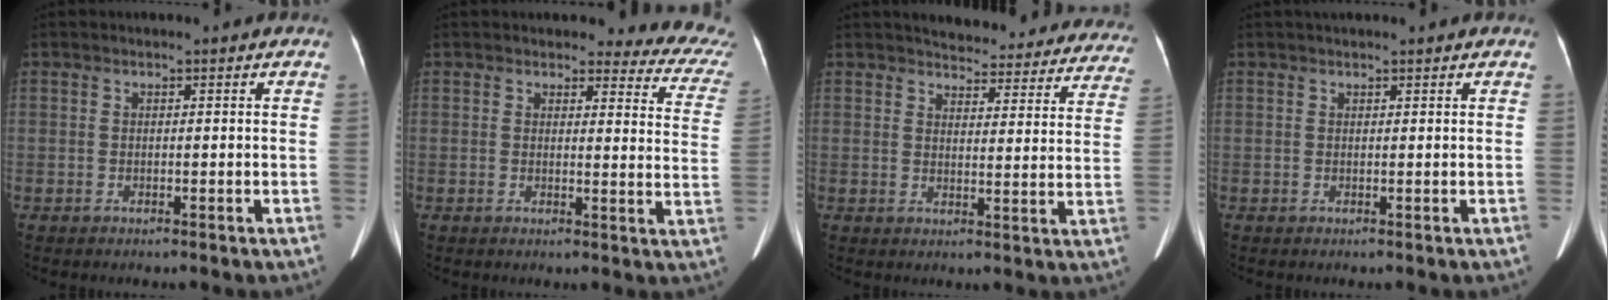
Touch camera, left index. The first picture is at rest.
{"total": 11.3, "force": [10.8, 2.9, 2.0], "torque": [0.019, -0.065, 0.076]}
{"total": 23.4, "force": [21.9, 5.6, 6.0], "torque": [-0.059, -0.054, 0.237]}
{"total": 3.3, "force": [2.8, 0.5, 1.5], "torque": [-0.017, 0.032, 0.039]}